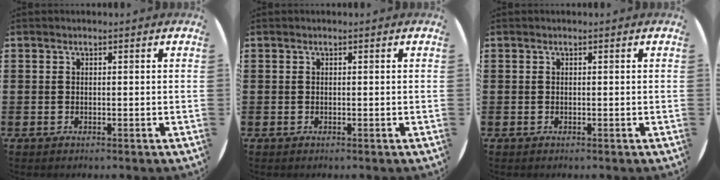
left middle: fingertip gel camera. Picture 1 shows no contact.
{"total": 0.0}
{"total": 0.0}